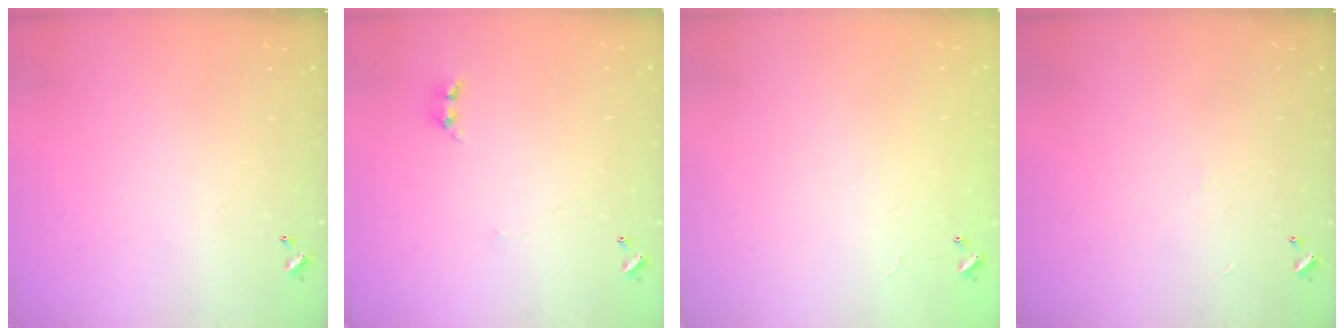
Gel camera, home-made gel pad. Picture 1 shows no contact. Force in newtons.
{"total": 0.9, "press": 0.8, "slide": 0.4}
{"total": 8.0, "press": 7.9, "slide": 0.5}
{"total": 4.5, "press": 4.5, "slide": 0.5}